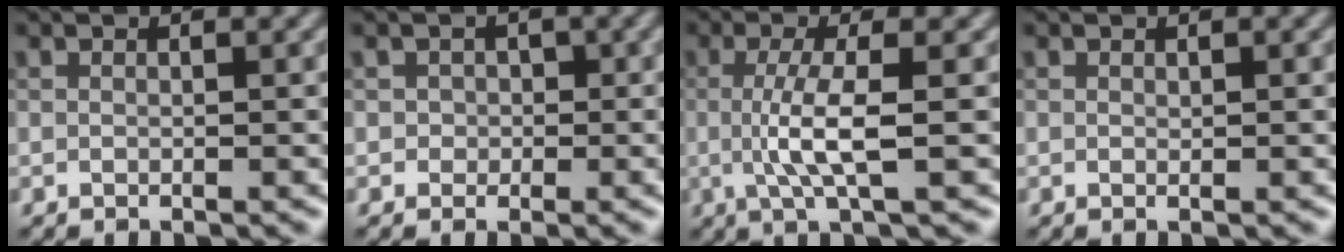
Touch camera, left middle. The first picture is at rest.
{"total": 1.1, "force": [0.1, 1.1, 0.1], "torque": [0.008, -0.001, 0.001]}
{"total": 4.4, "force": [-0.2, 0.9, 4.3], "torque": [-0.090, -0.006, -0.006]}
{"total": 0.5, "force": [0.2, 0.1, 0.5], "torque": [-0.006, 0.000, 0.002]}